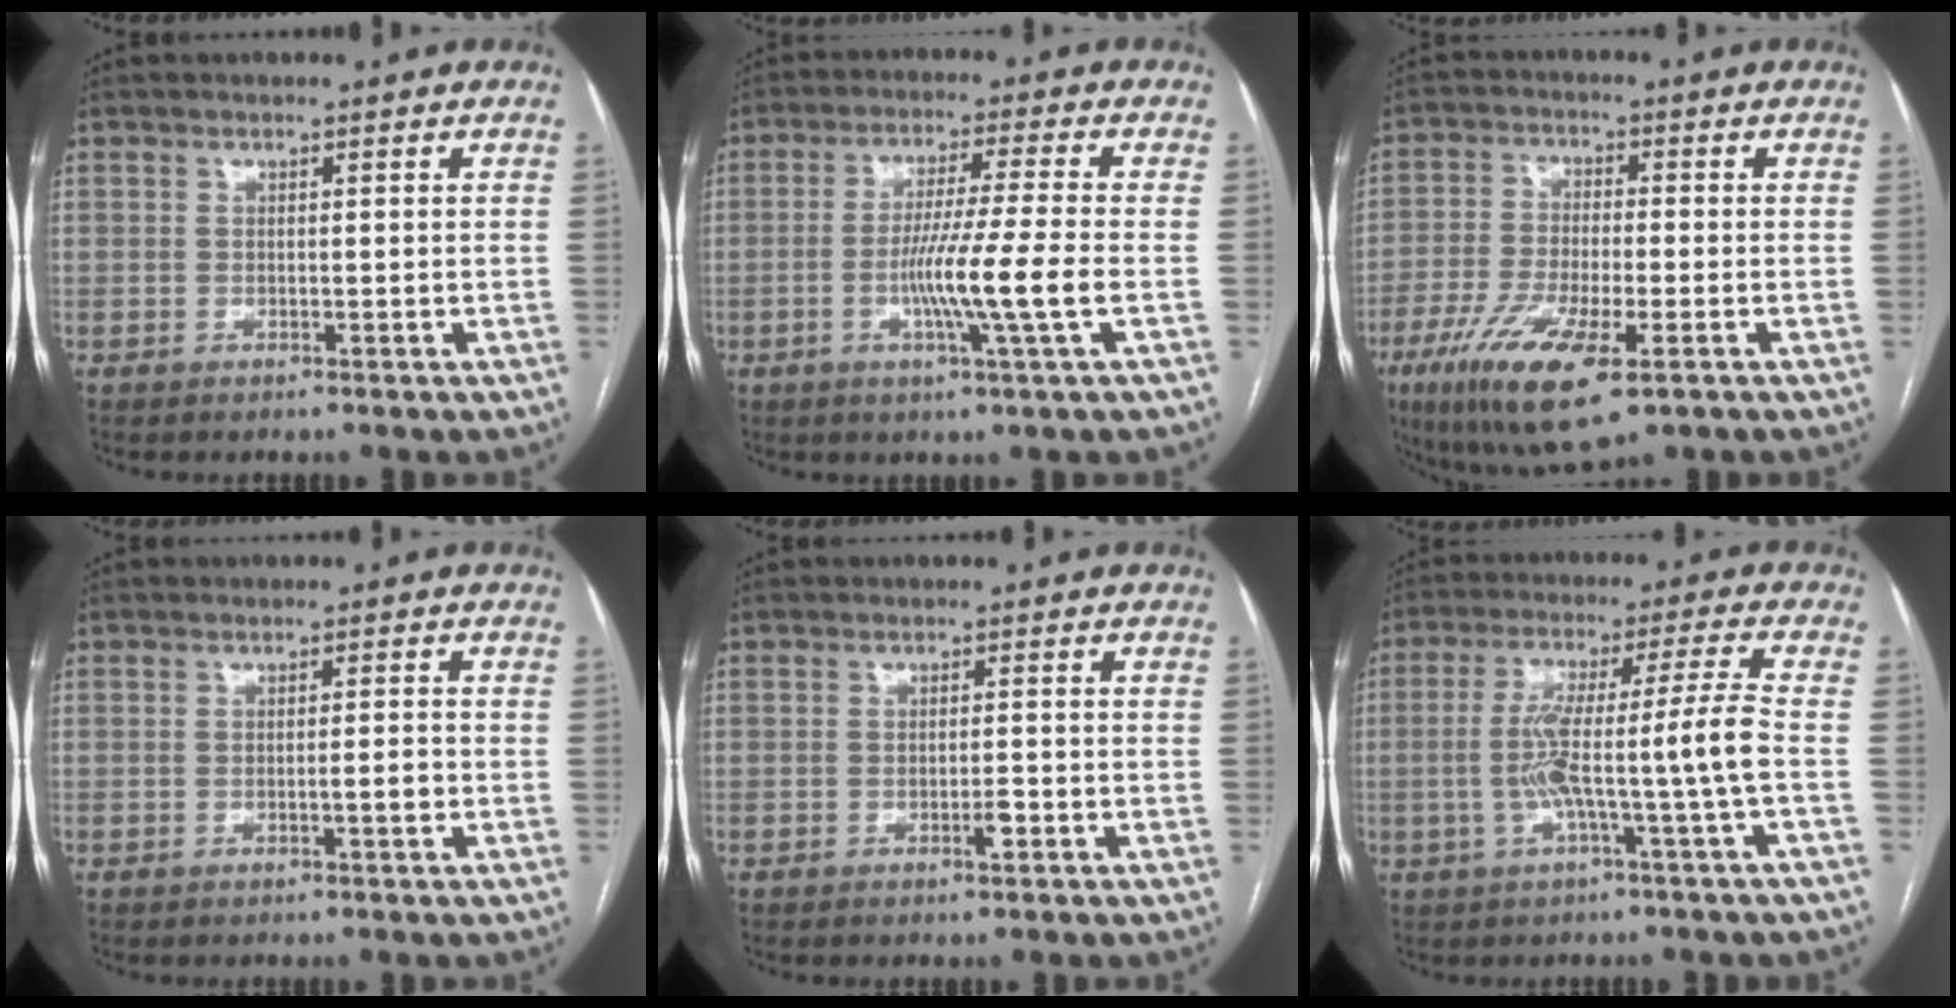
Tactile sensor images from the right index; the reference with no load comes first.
{"total": 9.3, "force": [-2.3, -1.7, 8.9], "torque": [-0.167, -0.015, -0.043]}
{"total": 12.3, "force": [-6.1, 3.3, 10.2], "torque": [-0.201, -0.025, -0.103]}
{"total": 1.6, "force": [-0.7, 0.0, 1.5], "torque": [-0.020, 0.000, -0.011]}
{"total": 1.6, "force": [-0.8, 0.2, 1.3], "torque": [-0.021, 0.000, -0.013]}
{"total": 10.0, "force": [-2.1, -1.7, 9.7], "torque": [-0.185, 0.019, -0.034]}